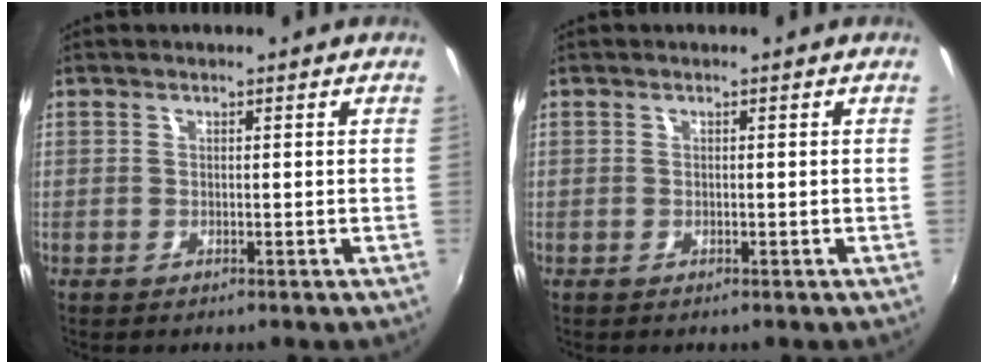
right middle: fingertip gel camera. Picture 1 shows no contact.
{"total": 0.0}